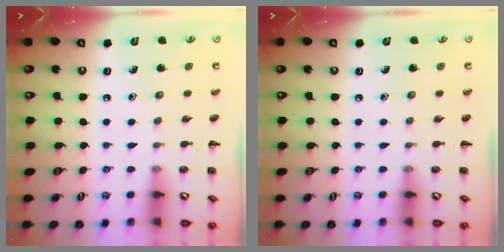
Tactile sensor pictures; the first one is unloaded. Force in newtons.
{"total": 0.0}